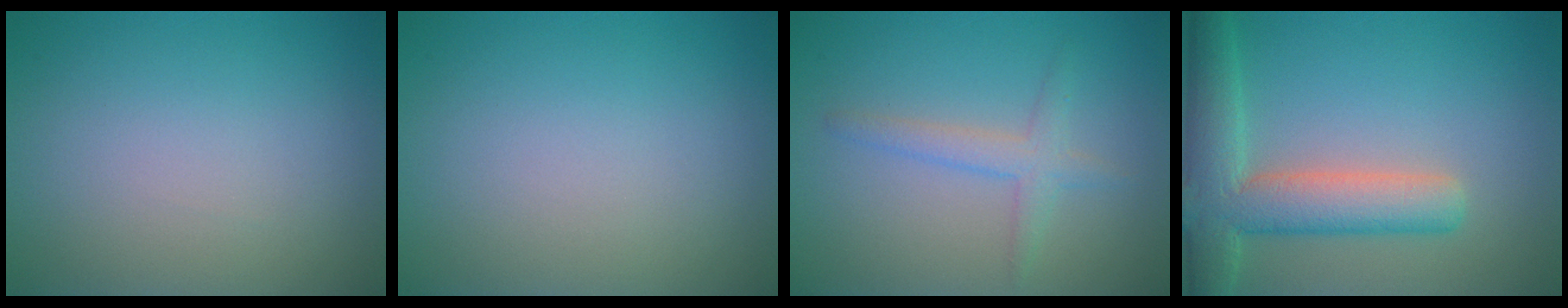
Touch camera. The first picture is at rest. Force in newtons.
{"total": 0.0}
{"total": 2.2, "press": 2.2, "slide": 0.0}
{"total": 7.0, "press": 7.0, "slide": 0.5}